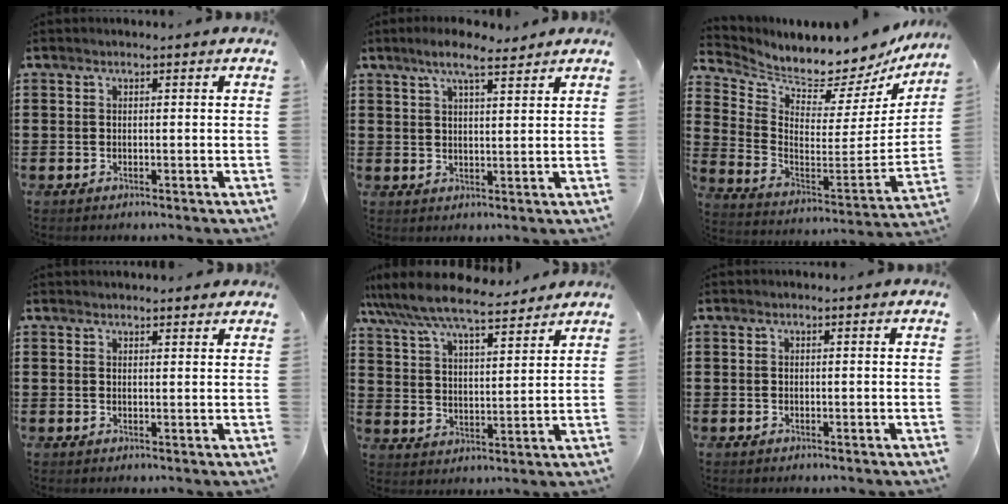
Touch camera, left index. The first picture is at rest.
{"total": 5.7, "force": [4.2, 1.0, 3.6], "torque": [-0.081, 0.003, 0.074]}
{"total": 5.5, "force": [5.5, 0.3, 0.4], "torque": [-0.040, -0.076, 0.087]}
{"total": 1.6, "force": [1.5, 0.1, 0.3], "torque": [-0.009, 0.001, 0.030]}
{"total": 7.0, "force": [6.6, 0.4, 2.5], "torque": [-0.076, -0.037, 0.112]}
{"total": 0.0}